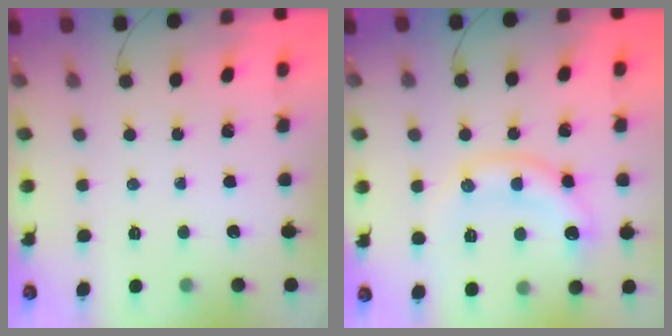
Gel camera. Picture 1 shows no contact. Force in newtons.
{"total": 12.1, "press": 12.1, "slide": 0.4}